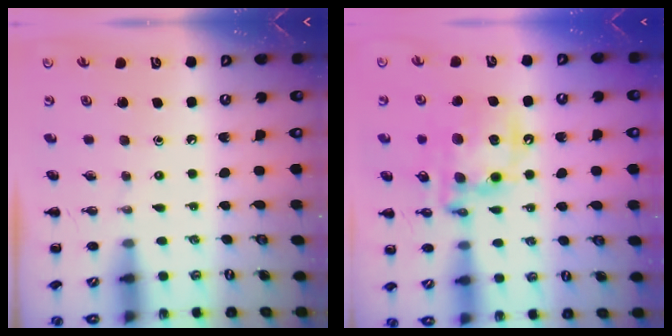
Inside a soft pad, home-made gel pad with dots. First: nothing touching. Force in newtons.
{"total": 15.7, "press": 15.2, "slide": 3.9}